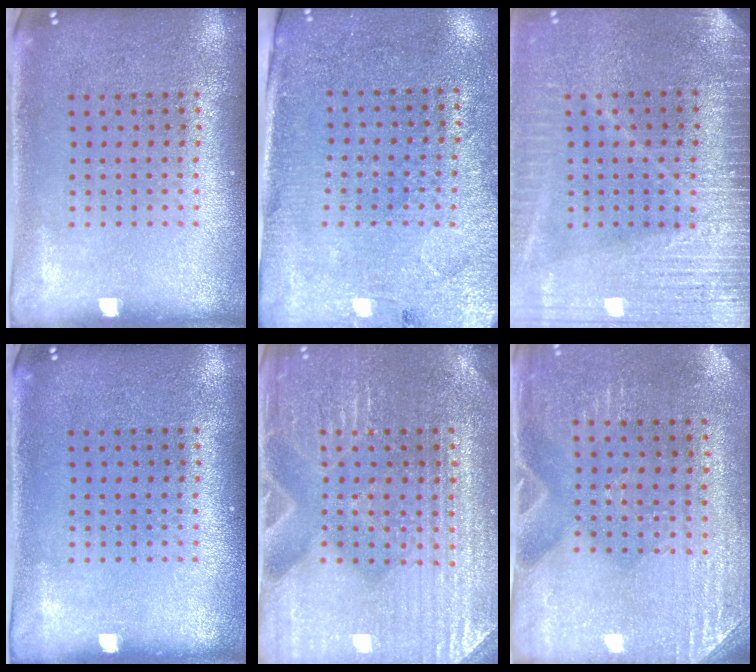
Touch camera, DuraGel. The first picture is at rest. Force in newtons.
{"total": 2.8, "press": 2.6, "slide": 1.1}
{"total": 3.8, "press": 3.3, "slide": 1.9}
{"total": 0.0}
{"total": 4.0, "press": 3.8, "slide": 1.0}
{"total": 2.8, "press": 2.6, "slide": 1.0}